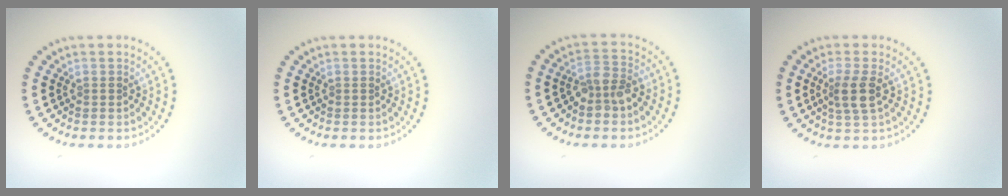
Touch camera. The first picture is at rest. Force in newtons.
{"total": 0.0}
{"total": 2.6, "press": 2.2, "slide": 1.4}
{"total": 2.4, "press": 2.0, "slide": 1.3}